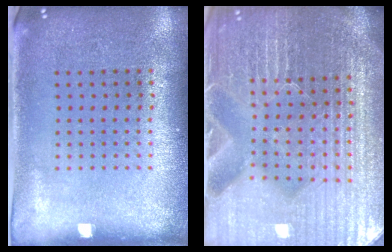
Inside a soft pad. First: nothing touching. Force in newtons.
{"total": 6.0, "press": 5.5, "slide": 2.5}